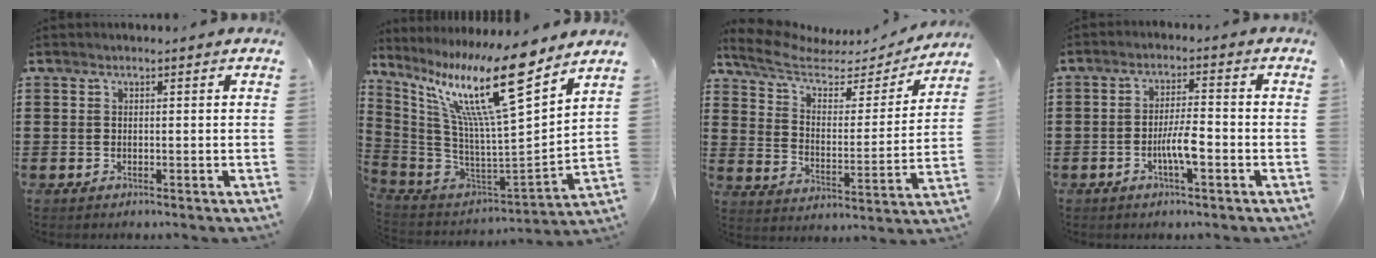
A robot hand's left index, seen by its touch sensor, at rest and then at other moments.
{"total": 17.3, "force": [11.7, 1.5, 12.6], "torque": [-0.276, -0.080, 0.185]}
{"total": 6.5, "force": [5.1, 2.7, 3.0], "torque": [-0.085, -0.025, 0.086]}
{"total": 5.2, "force": [-1.8, 1.1, 4.7], "torque": [-0.094, 0.002, -0.037]}